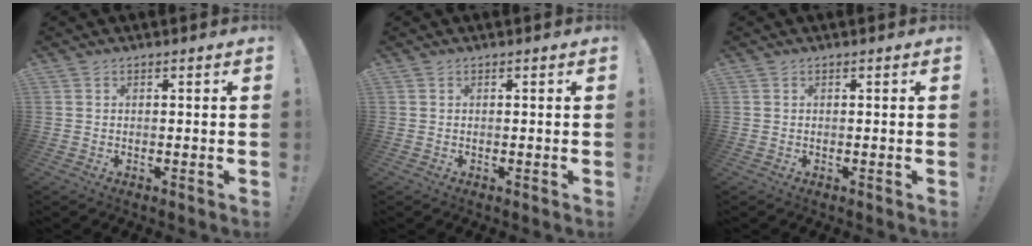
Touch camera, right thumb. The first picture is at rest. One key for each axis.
{"total": 0.0}
{"total": 0.0}